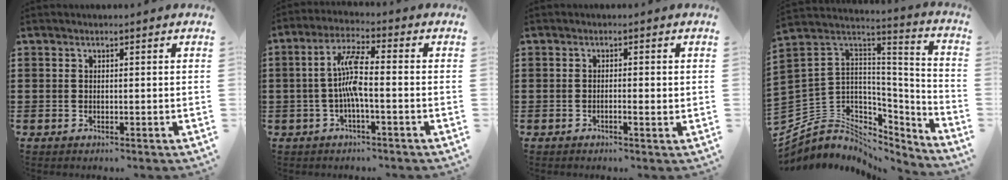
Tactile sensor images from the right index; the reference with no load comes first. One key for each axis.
{"total": 6.7, "fx": -1.0, "fy": 1.3, "fz": 6.5, "tx": -0.139, "ty": -0.001, "tz": -0.027}
{"total": 1.2, "fx": -0.4, "fy": 0.2, "fz": 1.1, "tx": -0.021, "ty": 0.000, "tz": -0.007}
{"total": 6.4, "fx": -1.2, "fy": 6.1, "fz": 1.4, "tx": -0.068, "ty": -0.025, "tz": -0.017}